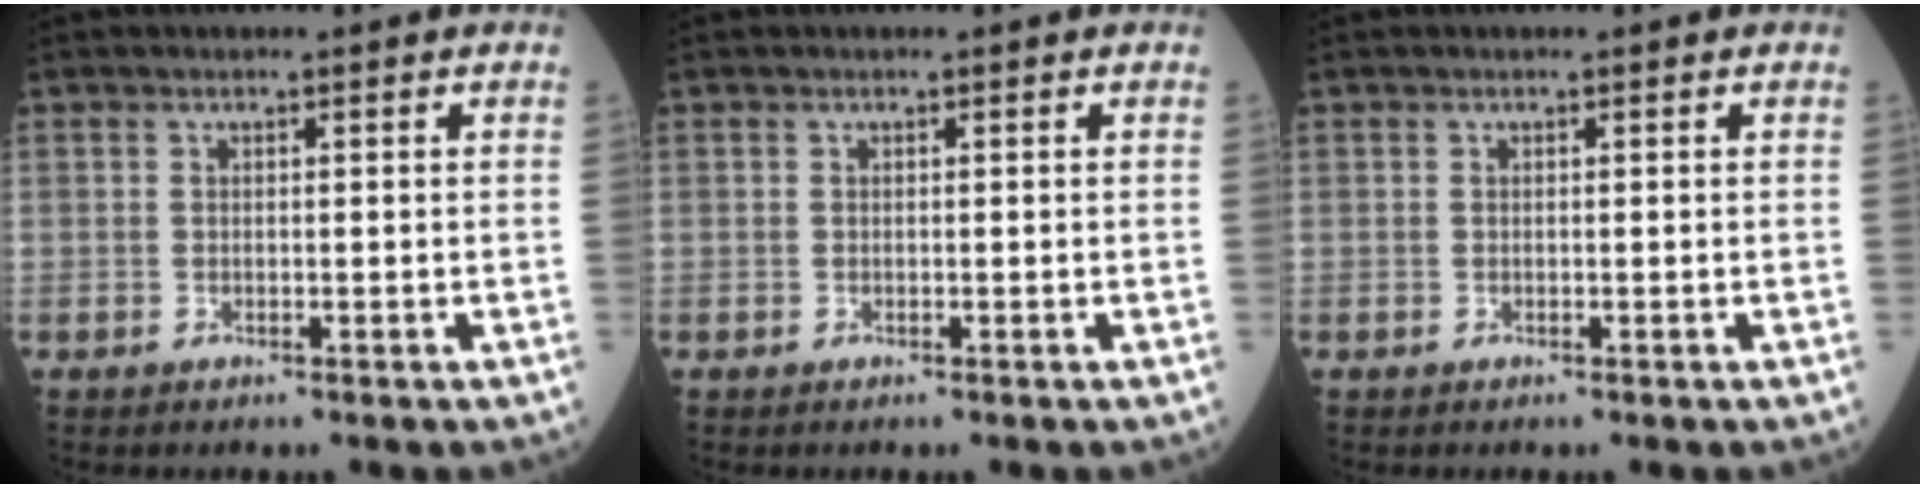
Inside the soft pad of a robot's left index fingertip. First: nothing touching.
{"total": 0.0}
{"total": 0.0}